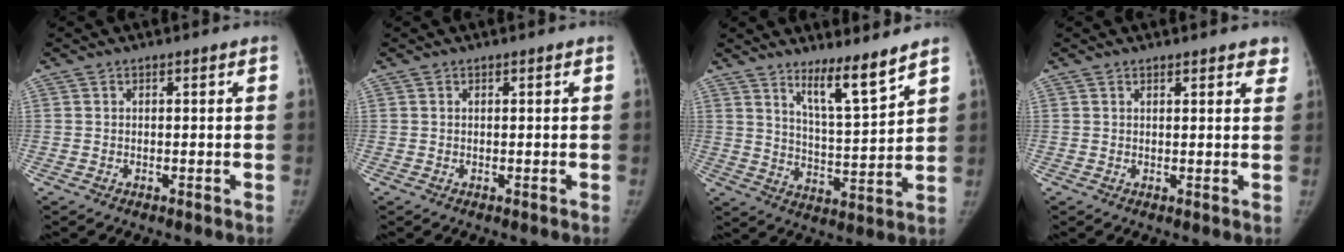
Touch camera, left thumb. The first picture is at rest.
{"total": 0.0}
{"total": 9.4, "force": [7.2, 0.8, 6.0], "torque": [-0.096, -0.069, 0.129]}
{"total": 4.0, "force": [3.2, 1.3, 2.1], "torque": [0.001, -0.008, 0.035]}